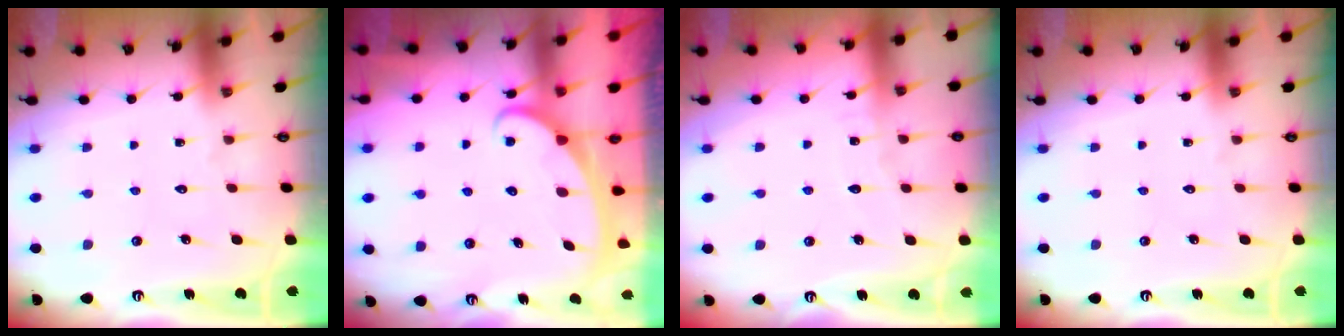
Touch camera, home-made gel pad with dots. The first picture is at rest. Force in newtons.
{"total": 2.5, "press": 2.4, "slide": 0.3}
{"total": 3.1, "press": 3.1, "slide": 0.3}
{"total": 0.0}